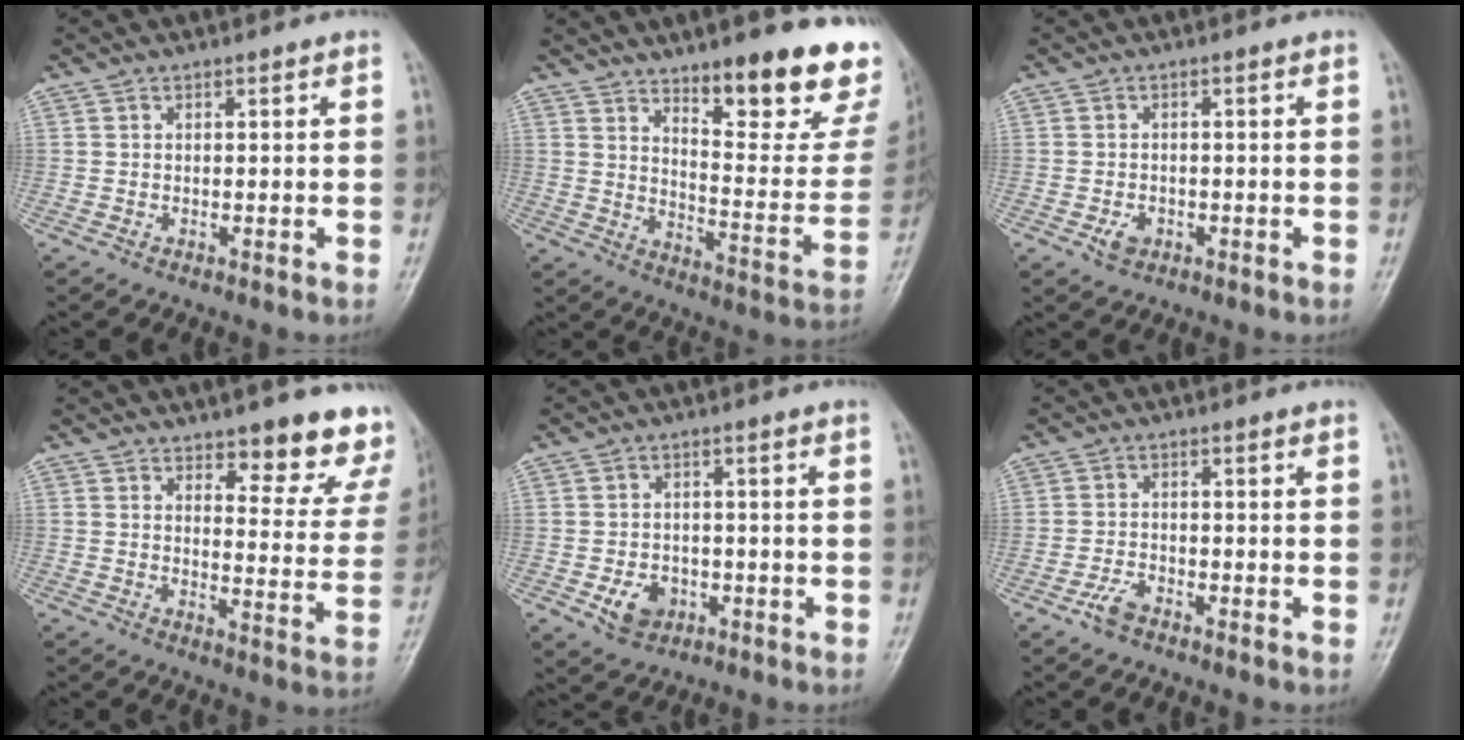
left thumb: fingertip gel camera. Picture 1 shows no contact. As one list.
[{"total": 21.4, "force": [14.0, 6.4, 14.9], "torque": [-0.150, -0.095, 0.197]}, {"total": 2.4, "force": [-1.0, 1.7, 1.3], "torque": [-0.020, 0.006, -0.014]}, {"total": 12.2, "force": [9.7, 4.3, 5.9], "torque": [-0.019, -0.064, 0.107]}, {"total": 5.3, "force": [-2.0, 4.1, 2.8], "torque": [-0.034, 0.011, -0.026]}, {"total": 3.0, "force": [-2.1, 1.2, 1.7], "torque": [-0.039, 0.010, -0.041]}]